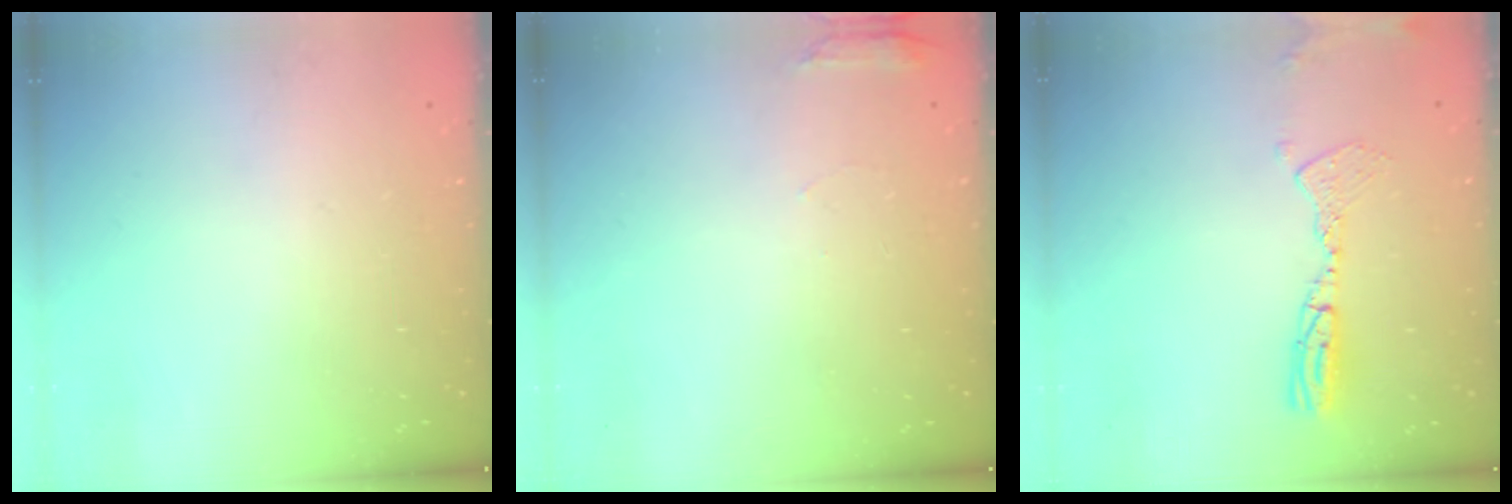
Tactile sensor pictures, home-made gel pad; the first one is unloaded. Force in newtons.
{"total": 5.2, "press": 5.0, "slide": 1.3}
{"total": 10.0, "press": 9.7, "slide": 2.6}